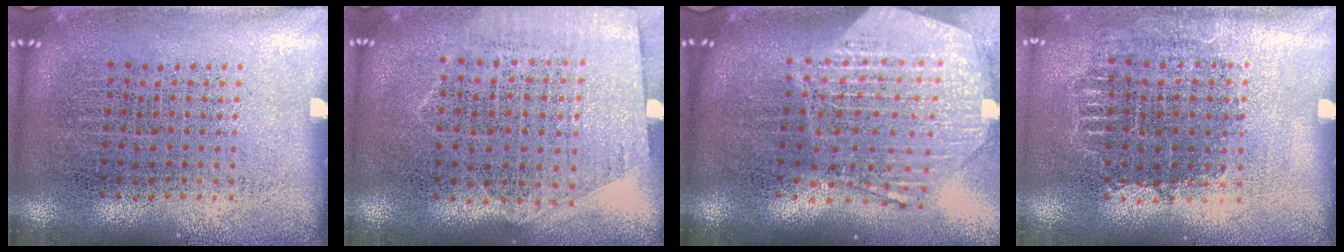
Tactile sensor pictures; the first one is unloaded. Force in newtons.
{"total": 1.3, "press": 1.1, "slide": 0.7}
{"total": 2.9, "press": 2.4, "slide": 1.7}
{"total": 0.7, "press": 0.7, "slide": 0.3}